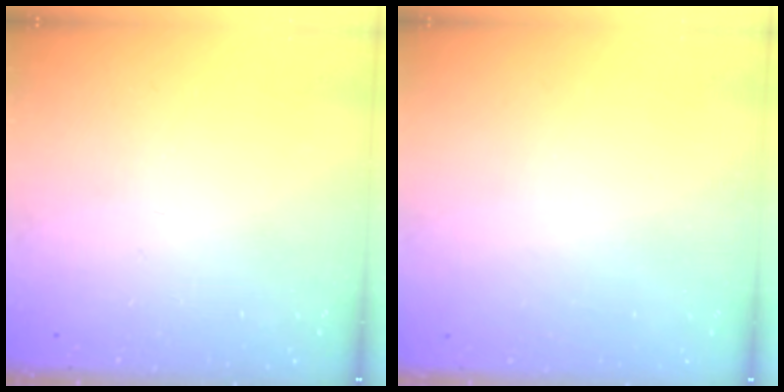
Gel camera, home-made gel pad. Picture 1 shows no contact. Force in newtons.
{"total": 0.9, "press": 0.9, "slide": 0.1}